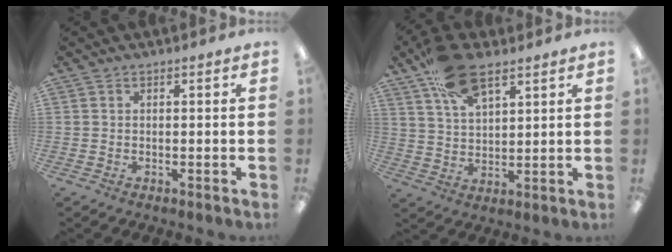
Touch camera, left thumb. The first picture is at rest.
{"total": 13.0, "force": [8.2, 6.0, 8.1], "torque": [-0.148, -0.023, 0.149]}